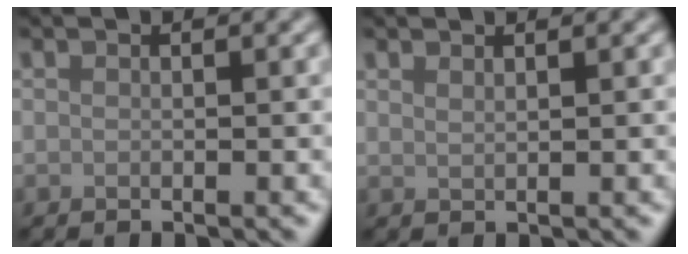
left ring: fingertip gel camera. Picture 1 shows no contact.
{"total": 0.8, "force": [0.8, 0.2, 0.3], "torque": [-0.001, 0.000, 0.013]}